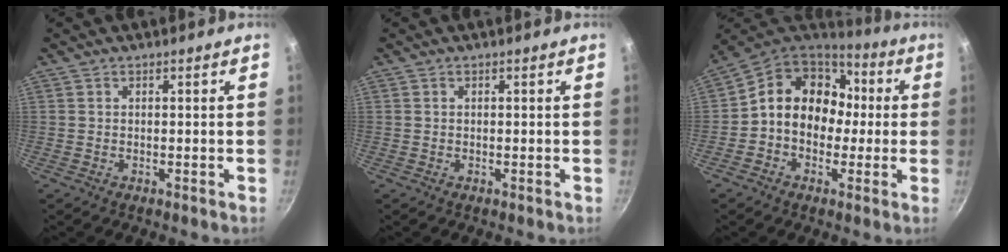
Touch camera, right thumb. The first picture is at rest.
{"total": 0.0}
{"total": 15.2, "force": [-0.4, 12.0, 9.4], "torque": [-0.110, 0.044, -0.019]}